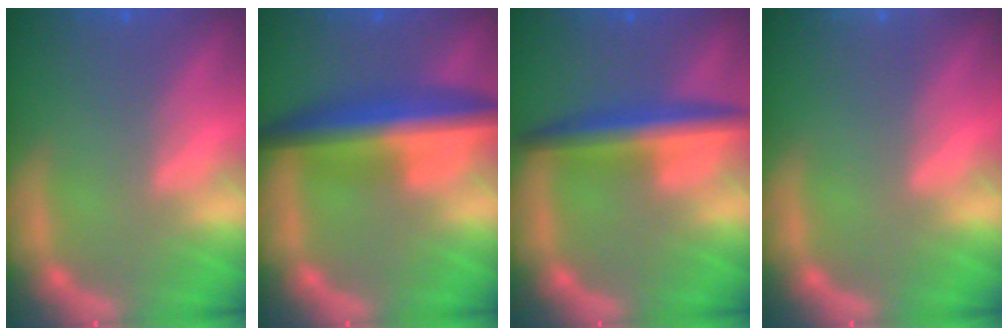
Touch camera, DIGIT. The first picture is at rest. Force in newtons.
{"total": 7.5}
{"total": 5.0}
{"total": 1.4}